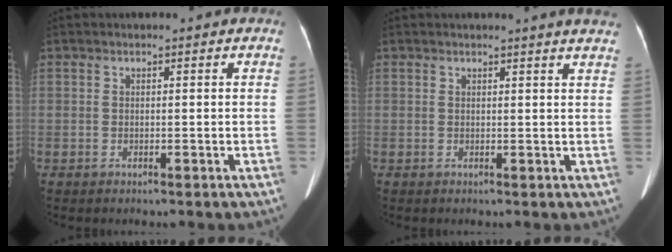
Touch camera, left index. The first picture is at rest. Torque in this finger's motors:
{"motor_torque": [0.52, -0.92, -0.01, 0.00]}